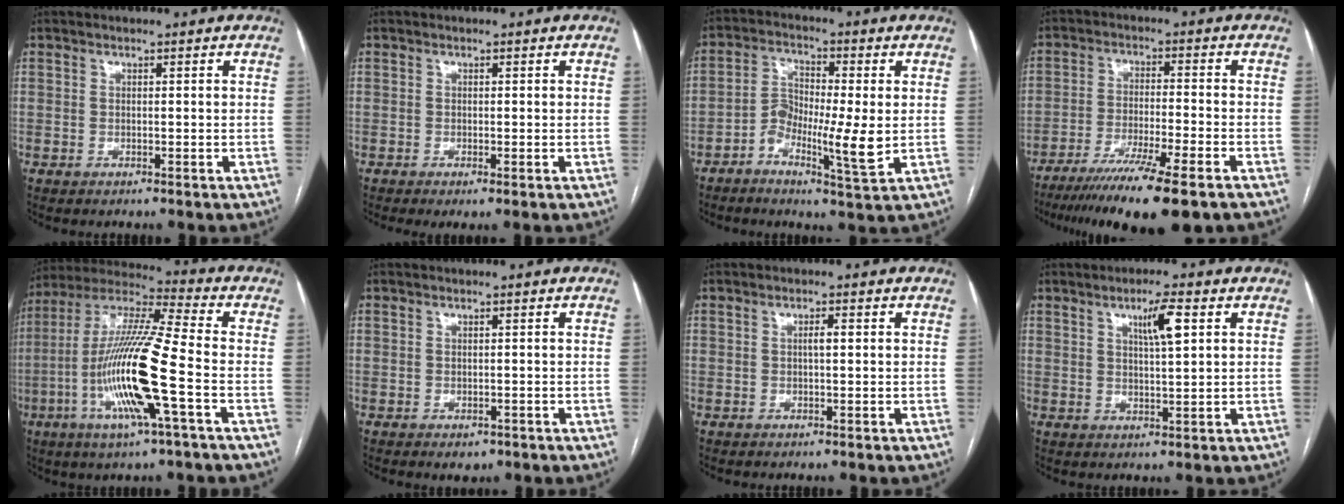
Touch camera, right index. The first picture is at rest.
{"total": 1.7, "force": [-0.7, 0.3, 1.5], "torque": [-0.025, -0.005, -0.009]}
{"total": 7.9, "force": [-1.9, 1.8, 7.5], "torque": [-0.141, 0.008, -0.038]}
{"total": 16.1, "force": [-11.9, 0.8, 10.8], "torque": [-0.166, -0.042, -0.189]}
{"total": 17.7, "force": [-4.9, 0.5, 17.0], "torque": [-0.342, -0.007, -0.096]}
{"total": 1.9, "force": [-1.1, 1.2, 1.0], "torque": [-0.010, 0.000, -0.005]}
{"total": 1.5, "force": [0.2, 0.3, 1.4], "torque": [-0.025, 0.004, 0.002]}
{"total": 5.2, "force": [2.1, 0.4, 4.8], "torque": [-0.080, 0.002, 0.034]}